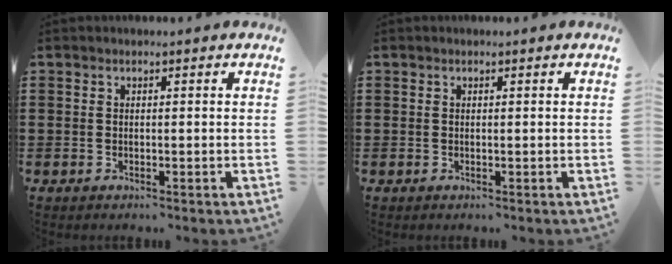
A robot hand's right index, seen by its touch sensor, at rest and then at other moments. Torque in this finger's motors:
{"motor_torque": [0.12, 0.07, 0.00, 0.00]}